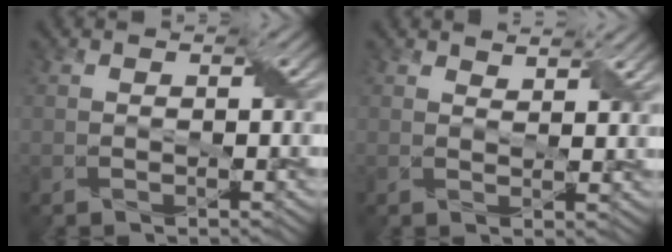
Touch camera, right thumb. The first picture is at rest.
{"total": 2.3, "force": [2.0, 0.6, 1.0], "torque": [-0.018, -0.002, 0.040]}